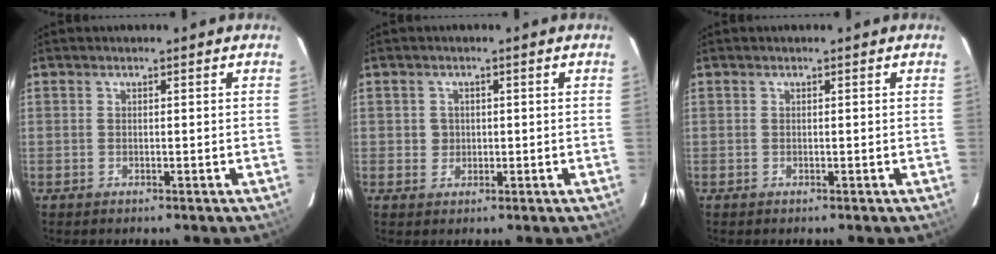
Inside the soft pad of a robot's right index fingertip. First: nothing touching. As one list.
[{"total": 2.3, "force": [0.0, 2.3, 0.3], "torque": [0.000, 0.006, 0.001]}, {"total": 0.0}]